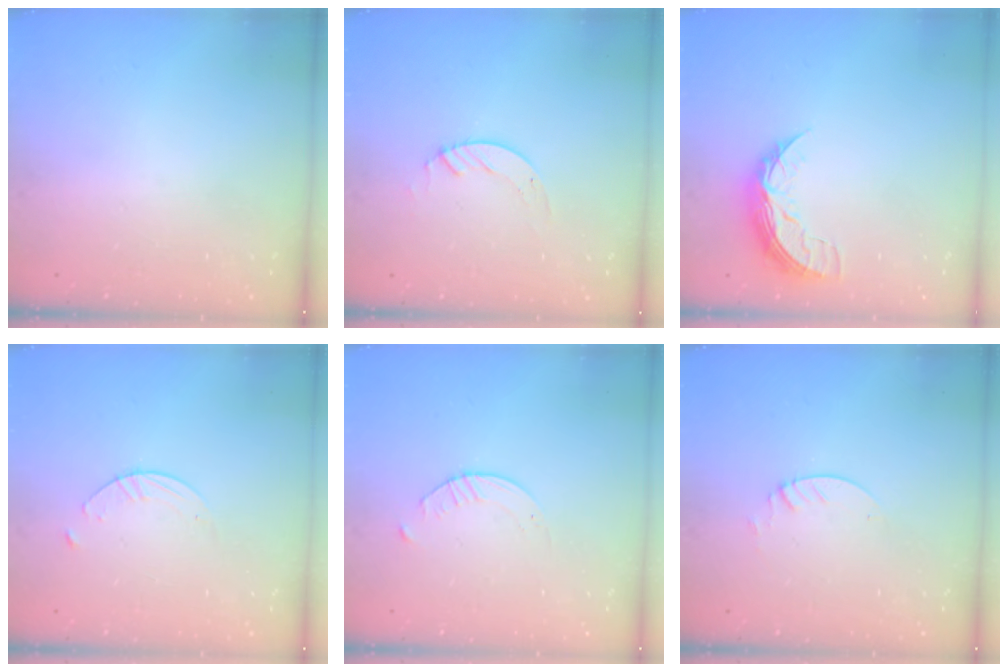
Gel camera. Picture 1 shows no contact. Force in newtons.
{"total": 2.4, "press": 2.4, "slide": 0.2}
{"total": 8.8, "press": 8.8, "slide": 0.2}
{"total": 3.6, "press": 3.6, "slide": 0.4}
{"total": 2.8, "press": 2.7, "slide": 0.3}
{"total": 1.3, "press": 1.3, "slide": 0.1}